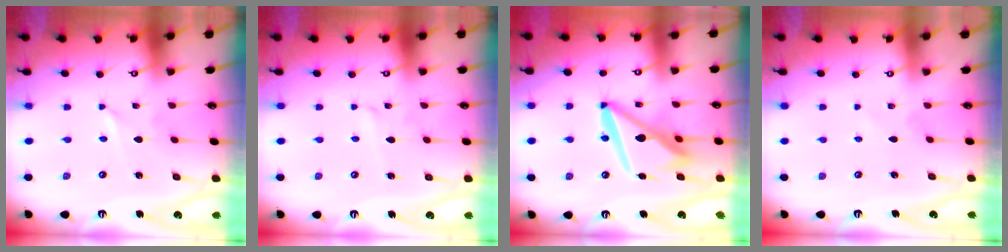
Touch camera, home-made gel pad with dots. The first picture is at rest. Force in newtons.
{"total": 1.7, "press": 1.7, "slide": 0.2}
{"total": 15.8, "press": 15.6, "slide": 1.8}
{"total": 2.1, "press": 2.1, "slide": 0.3}